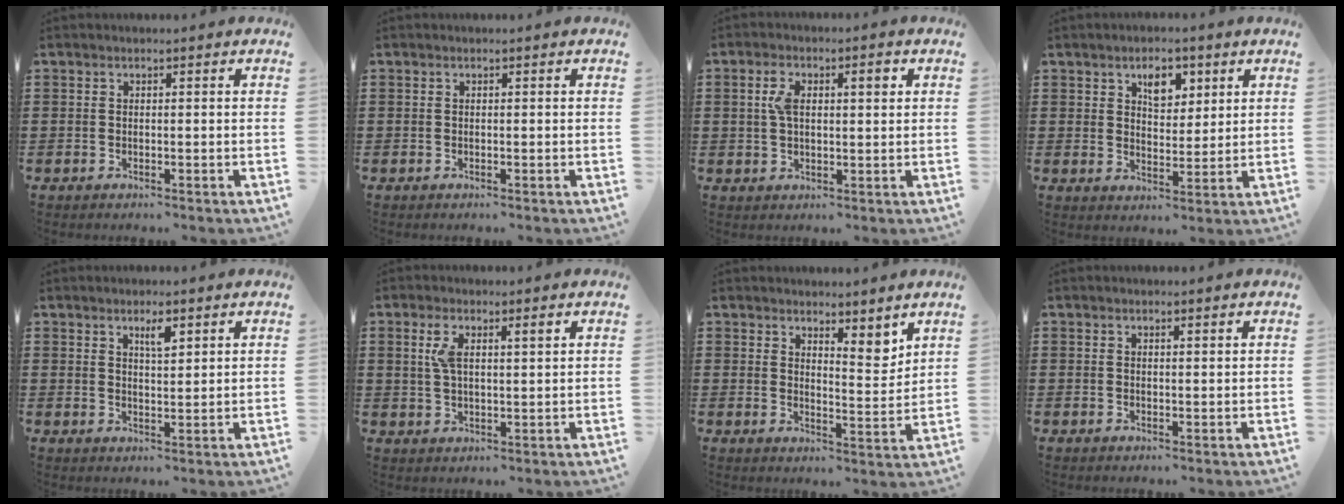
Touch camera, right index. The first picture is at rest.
{"total": 0.0}
{"total": 4.8, "force": [1.0, 2.1, 4.1], "torque": [-0.076, 0.010, 0.012]}
{"total": 4.7, "force": [2.7, 2.8, 2.7], "torque": [-0.048, 0.006, 0.043]}
{"total": 2.8, "force": [1.8, 0.7, 2.0], "torque": [-0.036, 0.000, 0.028]}
{"total": 3.8, "force": [1.4, 1.3, 3.3], "torque": [-0.069, 0.006, 0.023]}
{"total": 4.6, "force": [4.2, 1.4, 1.3], "torque": [-0.021, -0.014, 0.075]}
{"total": 0.7, "force": [0.5, 0.2, 0.4], "torque": [-0.008, 0.002, 0.009]}